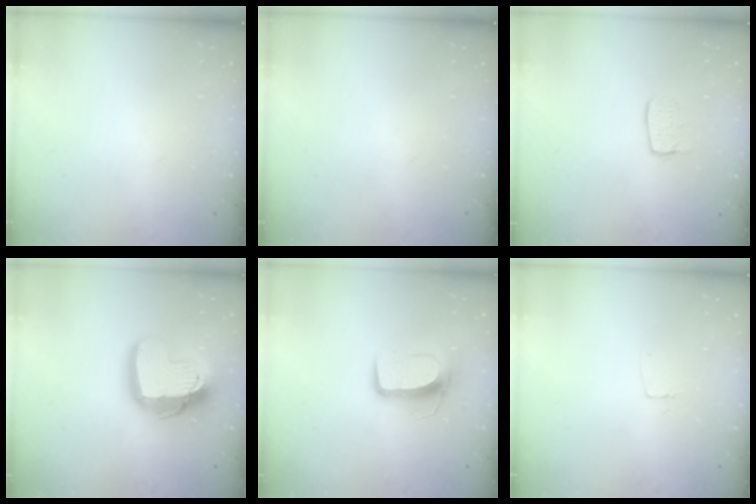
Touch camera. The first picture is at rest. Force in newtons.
{"total": 0.0}
{"total": 7.0, "press": 7.0, "slide": 0.5}
{"total": 18.8, "press": 18.7, "slide": 1.8}
{"total": 10.5, "press": 10.5, "slide": 0.8}
{"total": 3.5, "press": 3.5, "slide": 0.3}